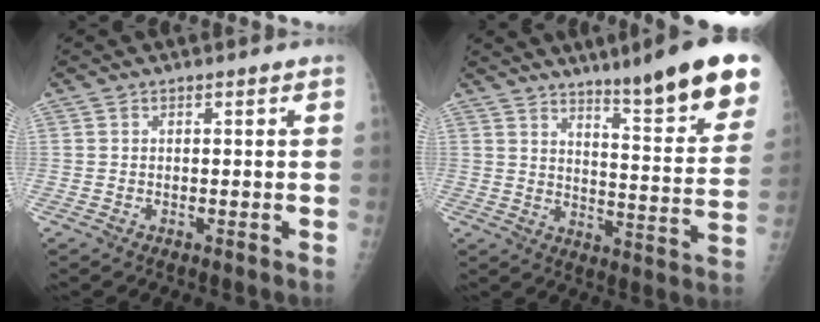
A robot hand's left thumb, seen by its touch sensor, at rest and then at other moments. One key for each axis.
{"total": 18.8, "fx": 12.6, "fy": 2.3, "fz": 13.8, "tx": -0.155, "ty": -0.076, "tz": 0.177}